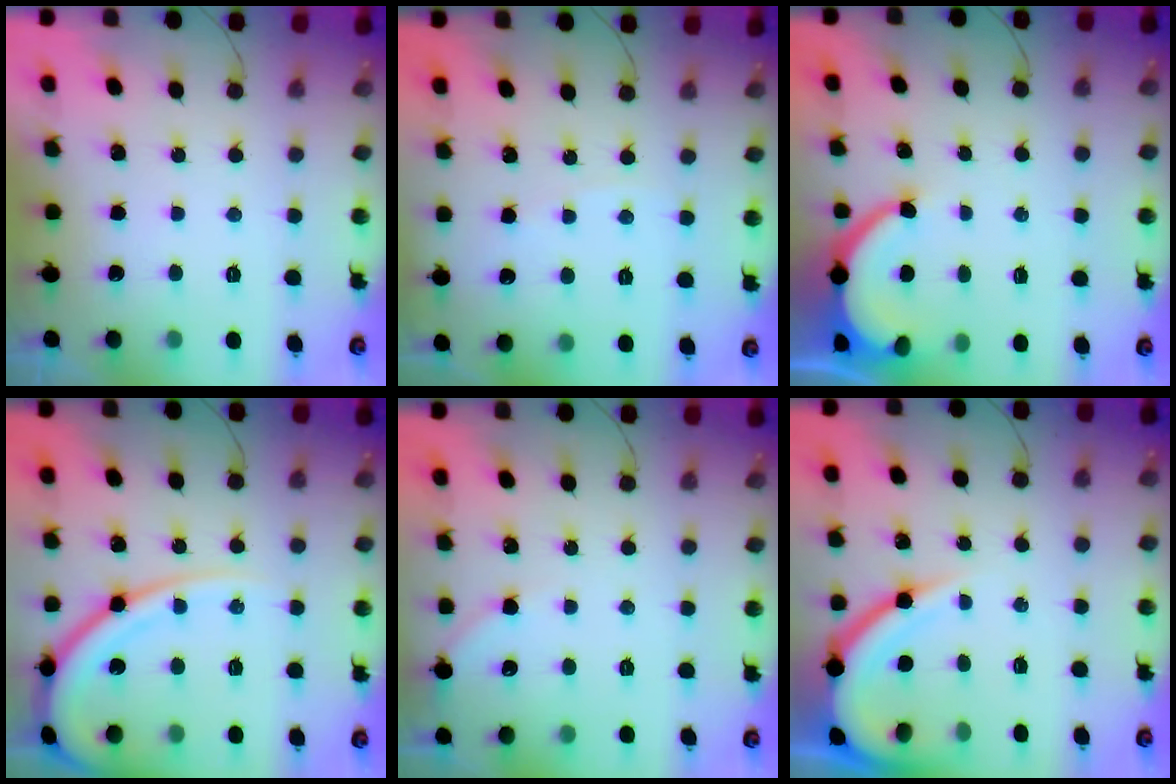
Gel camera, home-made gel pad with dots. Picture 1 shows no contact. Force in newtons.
{"total": 1.4, "press": 1.4, "slide": 0.3}
{"total": 6.7, "press": 6.7, "slide": 0.6}
{"total": 14.8, "press": 14.7, "slide": 1.8}
{"total": 2.9, "press": 2.8, "slide": 0.6}
{"total": 11.9, "press": 11.8, "slide": 1.4}